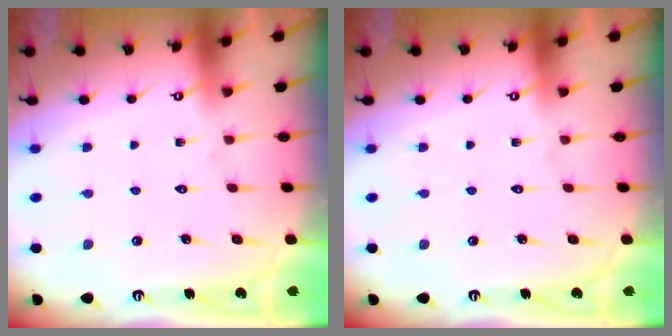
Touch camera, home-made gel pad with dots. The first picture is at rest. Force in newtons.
{"total": 0.0}